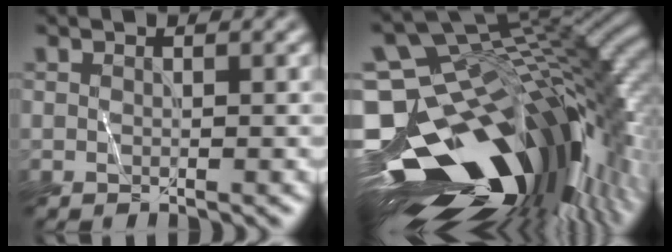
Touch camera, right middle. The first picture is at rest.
{"total": 18.4, "force": [-5.4, 9.8, 14.5], "torque": [-0.268, -0.027, -0.074]}